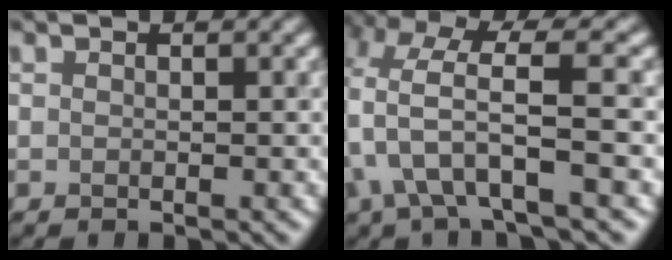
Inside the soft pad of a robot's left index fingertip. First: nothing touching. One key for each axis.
{"total": 6.6, "fx": -0.9, "fy": 1.8, "fz": 6.3, "tx": -0.128, "ty": 0.010, "tz": -0.018}